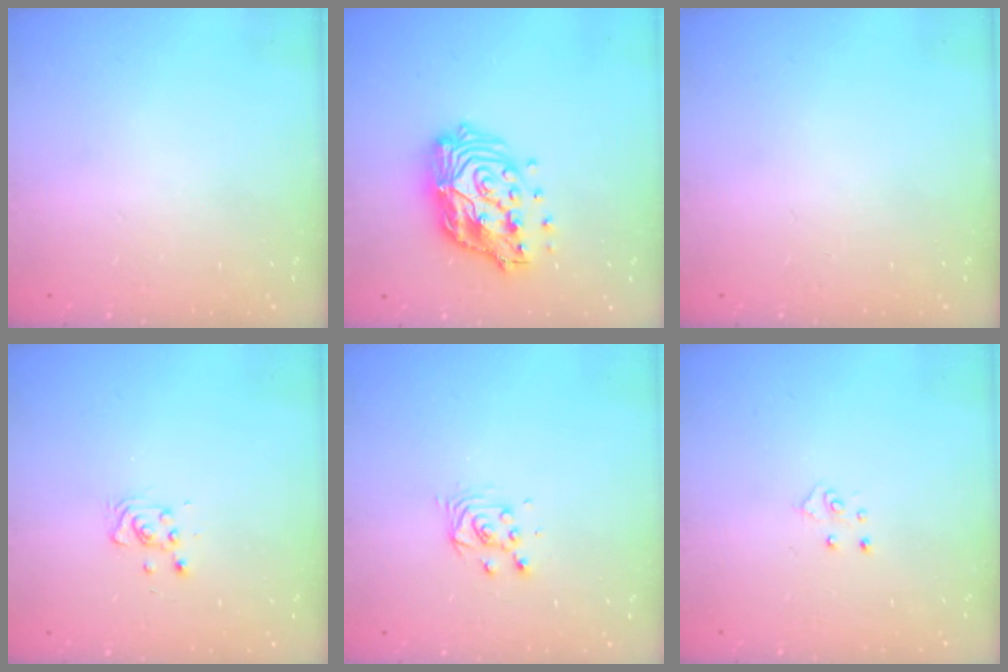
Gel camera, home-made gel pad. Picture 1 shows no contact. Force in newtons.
{"total": 17.1, "press": 17.0, "slide": 1.5}
{"total": 0.0}
{"total": 4.7, "press": 4.6, "slide": 1.1}
{"total": 4.0, "press": 4.0, "slide": 0.3}
{"total": 4.2, "press": 4.2, "slide": 0.4}